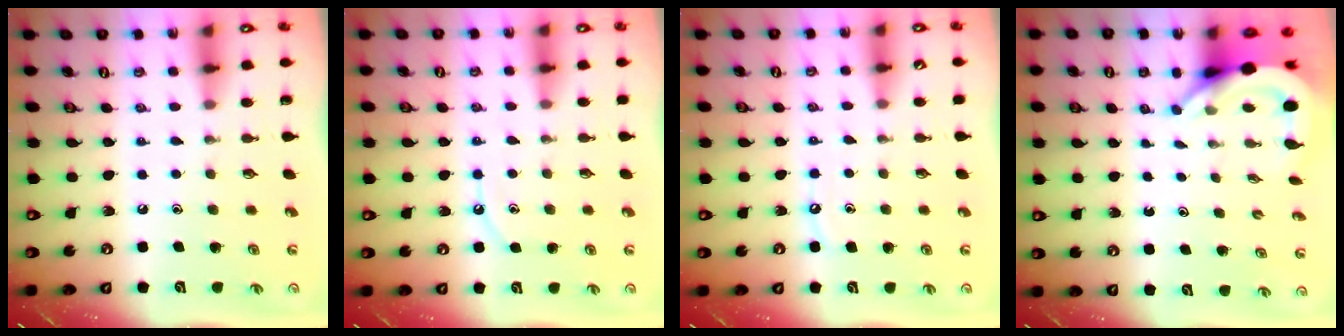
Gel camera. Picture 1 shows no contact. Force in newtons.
{"total": 5.6, "press": 5.5, "slide": 0.6}
{"total": 5.4, "press": 5.4, "slide": 0.7}
{"total": 6.1, "press": 6.1, "slide": 1.0}